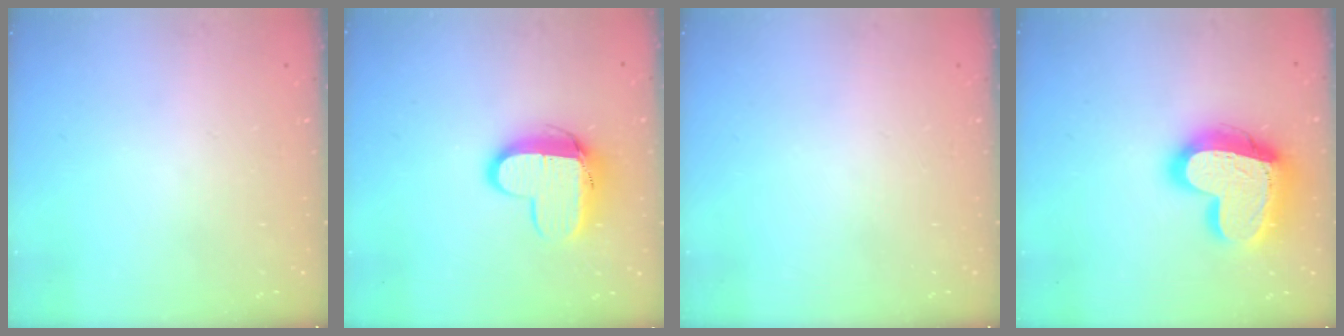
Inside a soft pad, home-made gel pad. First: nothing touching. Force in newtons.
{"total": 11.2, "press": 11.2, "slide": 1.1}
{"total": 0.0}
{"total": 22.7, "press": 22.6, "slide": 1.9}